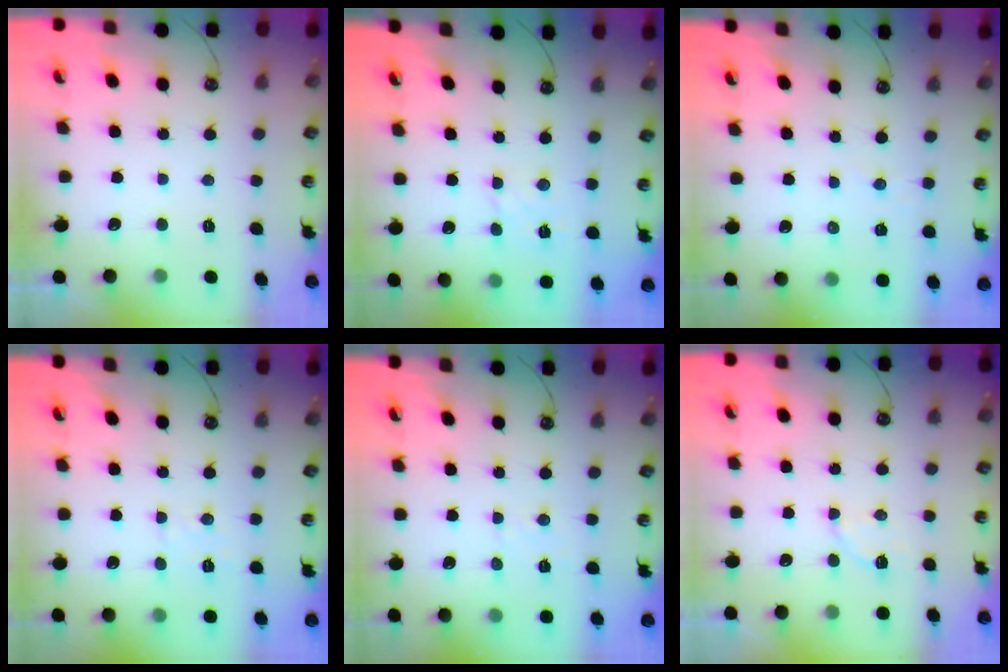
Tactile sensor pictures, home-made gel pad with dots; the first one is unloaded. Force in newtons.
{"total": 3.0, "press": 2.9, "slide": 0.5}
{"total": 1.8, "press": 1.7, "slide": 0.2}
{"total": 4.5, "press": 4.5, "slide": 0.6}
{"total": 3.2, "press": 3.1, "slide": 0.5}
{"total": 2.8, "press": 2.5, "slide": 1.1}